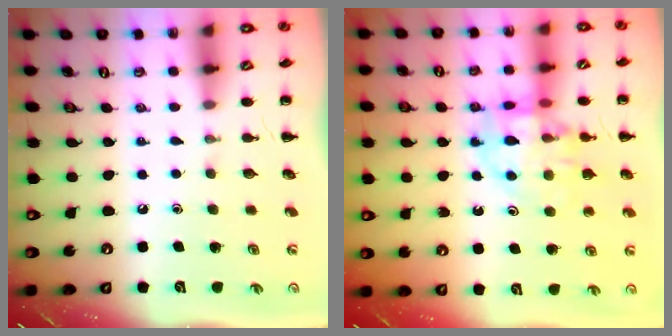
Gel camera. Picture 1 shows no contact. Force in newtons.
{"total": 13.4, "press": 13.1, "slide": 2.7}